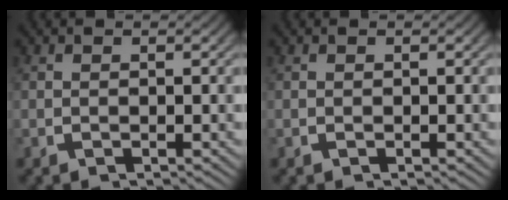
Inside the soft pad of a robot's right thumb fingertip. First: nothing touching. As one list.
[{"total": 0.0}]